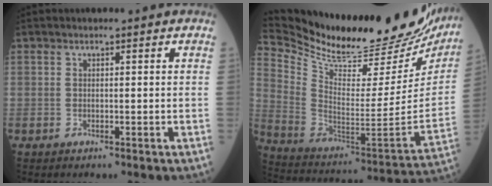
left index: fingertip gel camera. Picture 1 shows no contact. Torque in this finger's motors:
{"motor_torque": [0.90, -1.23, 0.11, 0.01]}